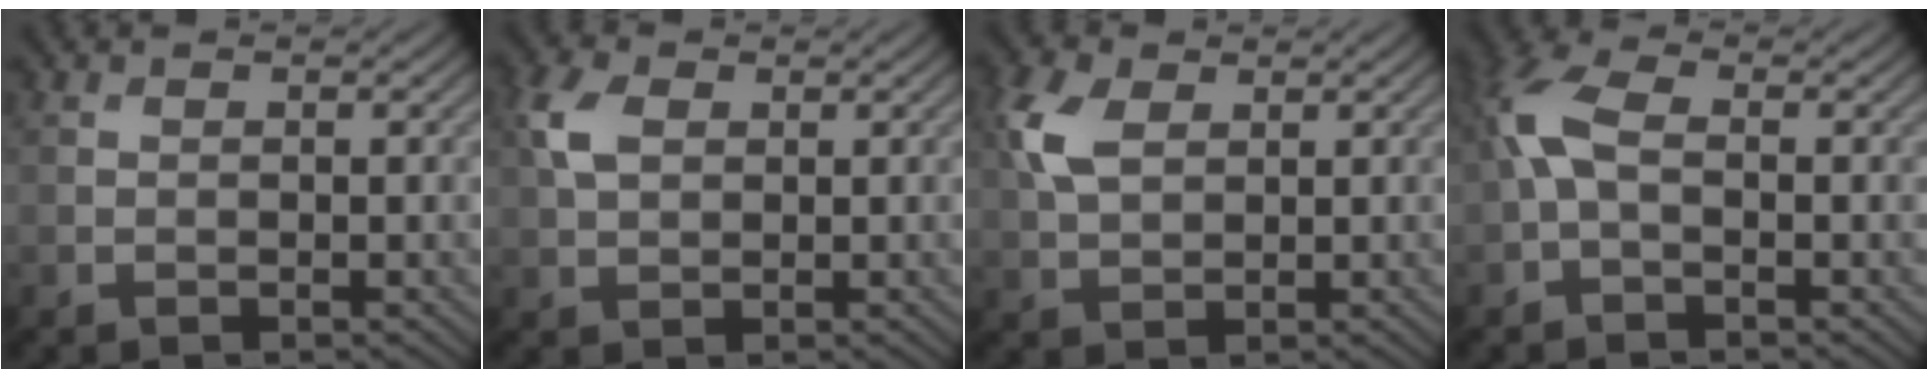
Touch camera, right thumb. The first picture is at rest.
{"total": 3.9, "force": [1.3, 2.6, 2.7], "torque": [-0.070, 0.009, 0.021]}
{"total": 5.2, "force": [1.8, 3.2, 3.6], "torque": [-0.097, 0.008, 0.033]}
{"total": 4.9, "force": [-0.3, 2.6, 4.1], "torque": [-0.112, 0.015, -0.017]}